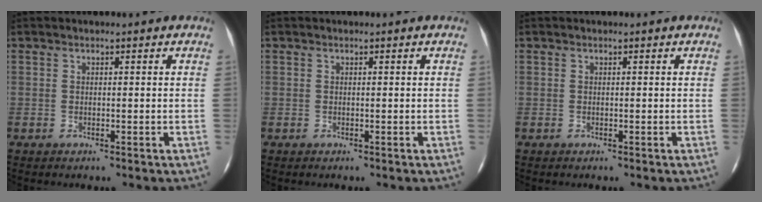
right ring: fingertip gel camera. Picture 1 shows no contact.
{"total": 0.0}
{"total": 0.0}